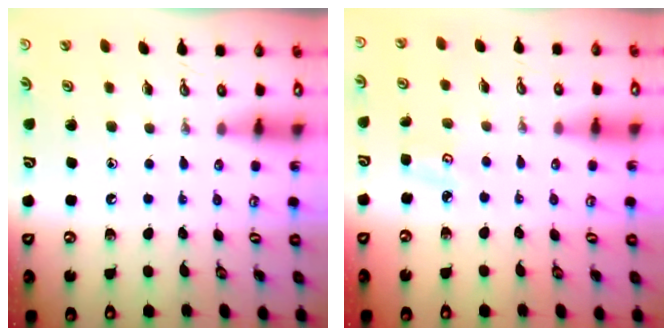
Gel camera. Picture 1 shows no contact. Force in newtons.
{"total": 2.8, "press": 2.8, "slide": 0.4}